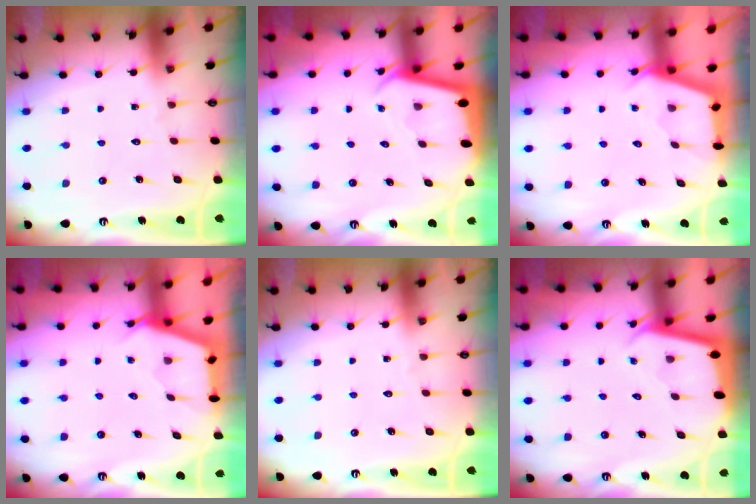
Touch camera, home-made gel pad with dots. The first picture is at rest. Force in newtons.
{"total": 2.1, "press": 2.1, "slide": 0.1}
{"total": 2.6, "press": 2.6, "slide": 0.3}
{"total": 2.9, "press": 2.8, "slide": 0.4}
{"total": 0.0}
{"total": 1.9, "press": 1.9, "slide": 0.1}